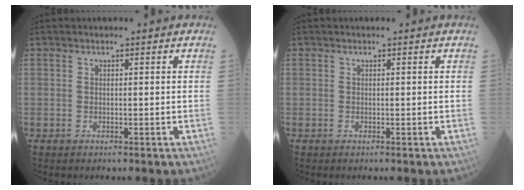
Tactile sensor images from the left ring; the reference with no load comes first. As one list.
[{"total": 0.0}]